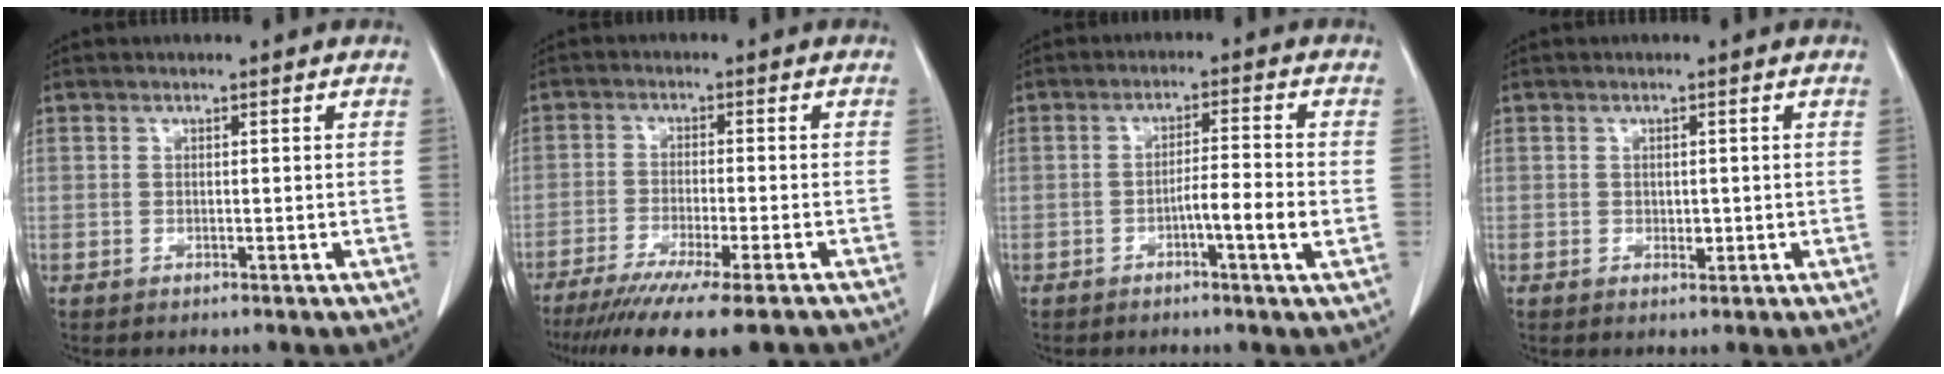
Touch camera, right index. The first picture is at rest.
{"total": 15.9, "force": [-12.8, 0.9, 9.3], "torque": [-0.126, -0.042, -0.196]}
{"total": 5.1, "force": [-1.6, -0.3, 4.9], "torque": [-0.079, 0.002, -0.027]}
{"total": 1.1, "force": [-0.1, 0.8, 0.7], "torque": [-0.009, 0.000, -0.001]}